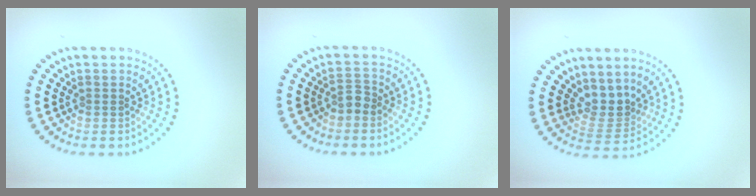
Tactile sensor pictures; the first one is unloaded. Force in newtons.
{"total": 1.4, "press": 1.0, "slide": 0.9}
{"total": 2.8, "press": 2.0, "slide": 1.9}